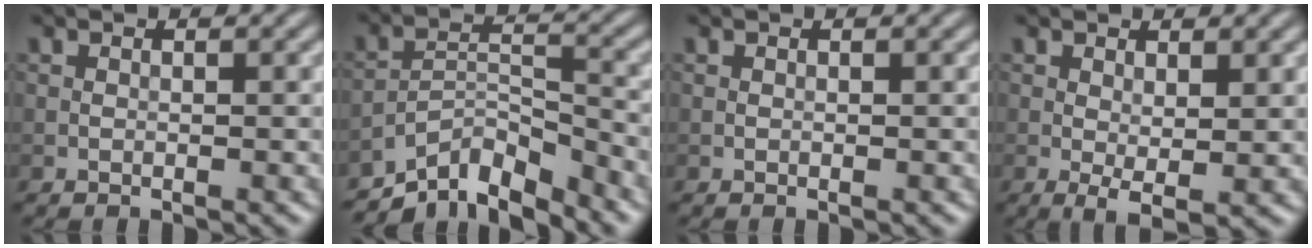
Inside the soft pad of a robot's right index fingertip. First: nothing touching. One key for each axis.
{"total": 7.0, "fx": -5.8, "fy": 2.1, "fz": 3.2, "tx": -0.044, "ty": -0.003, "tz": -0.109}
{"total": 0.0}
{"total": 2.2, "fx": 0.2, "fy": 0.7, "fz": 2.1, "tx": -0.037, "ty": -0.008, "tz": 0.007}